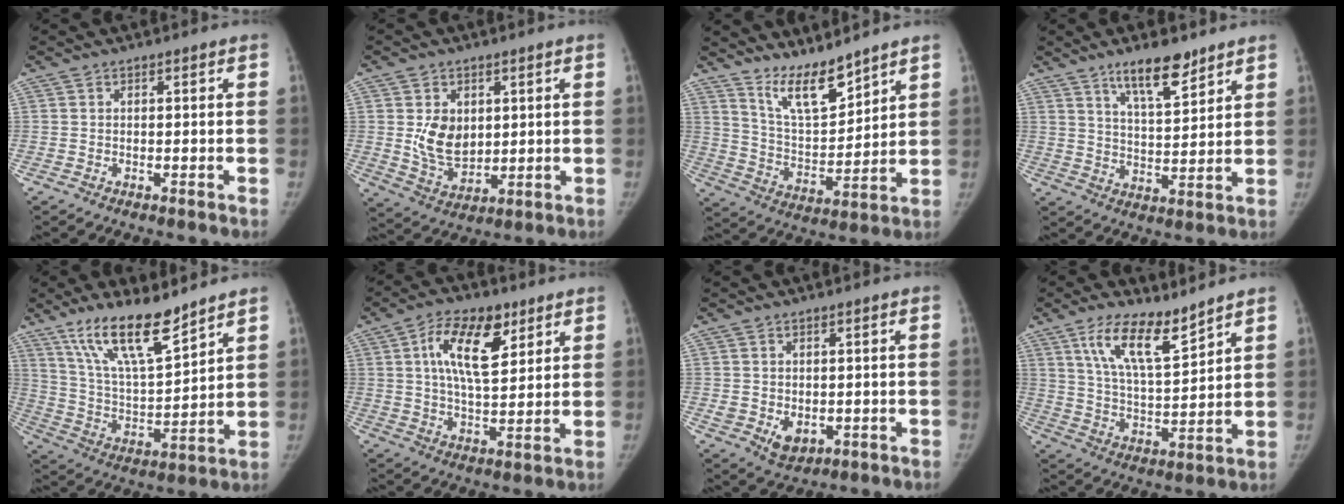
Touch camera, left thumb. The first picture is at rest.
{"total": 8.9, "force": [1.8, 6.3, 6.0], "torque": [-0.072, -0.021, 0.048]}
{"total": 10.3, "force": [8.6, 2.4, 5.2], "torque": [-0.077, -0.074, 0.172]}
{"total": 9.9, "force": [7.0, 2.8, 6.4], "torque": [-0.089, -0.047, 0.122]}
{"total": 15.9, "force": [11.5, 3.9, 10.3], "torque": [-0.165, -0.066, 0.223]}
{"total": 12.6, "force": [5.2, 6.0, 9.8], "torque": [-0.146, -0.018, 0.089]}
{"total": 4.9, "force": [-0.6, 3.5, 3.3], "torque": [-0.038, -0.010, 0.006]}
{"total": 11.7, "force": [8.0, 3.3, 7.9], "torque": [-0.129, -0.054, 0.156]}